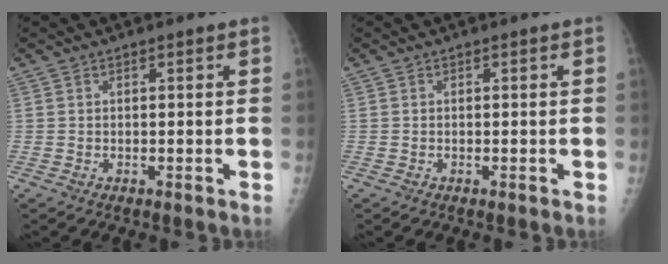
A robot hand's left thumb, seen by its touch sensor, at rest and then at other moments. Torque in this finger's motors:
{"motor_torque": [0.00, 0.00, 0.00, 0.00, 0.00]}